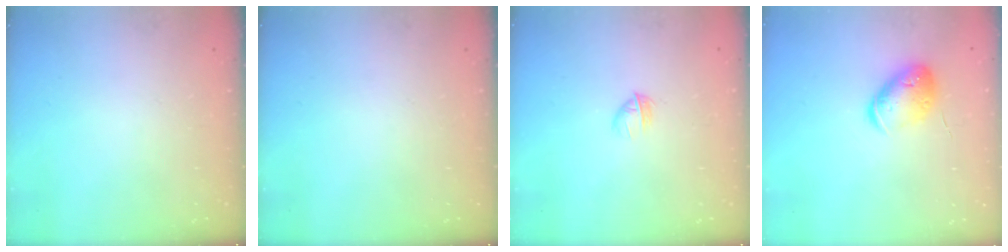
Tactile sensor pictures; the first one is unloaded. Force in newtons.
{"total": 0.0}
{"total": 3.2, "press": 3.1, "slide": 0.9}
{"total": 13.2, "press": 13.1, "slide": 1.4}